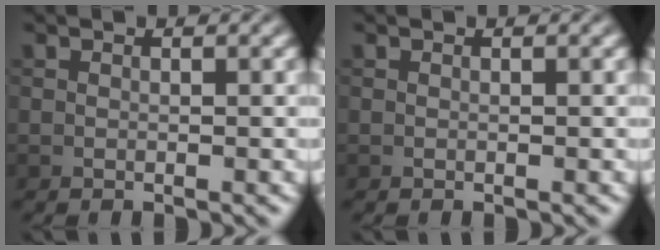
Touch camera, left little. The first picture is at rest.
{"total": 0.0}